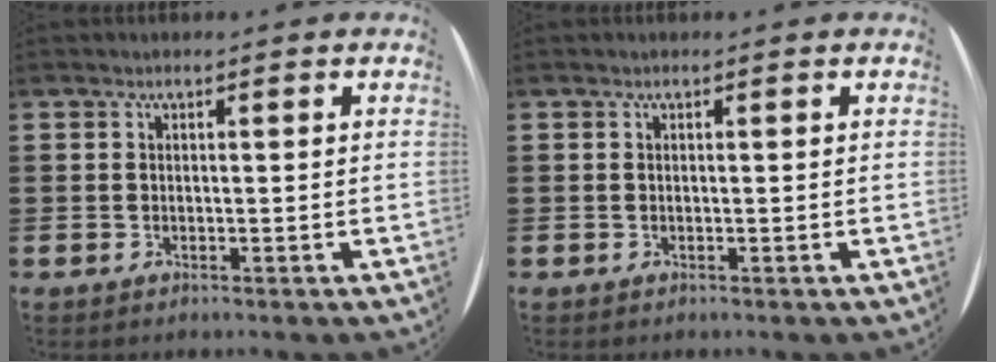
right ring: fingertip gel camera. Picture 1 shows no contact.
{"total": 0.0}